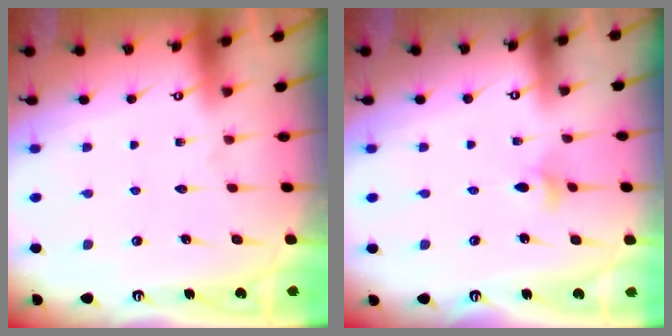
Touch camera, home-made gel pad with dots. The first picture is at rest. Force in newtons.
{"total": 2.8, "press": 2.7, "slide": 0.4}